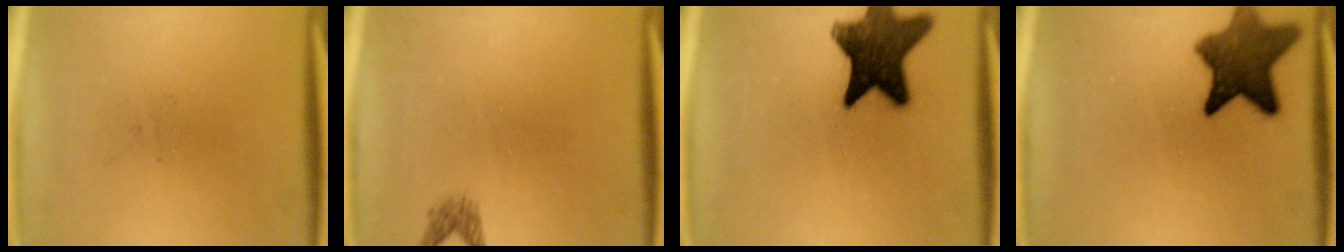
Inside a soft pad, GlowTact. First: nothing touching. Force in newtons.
{"total": 1.3}
{"total": 14.6}
{"total": 9.9}